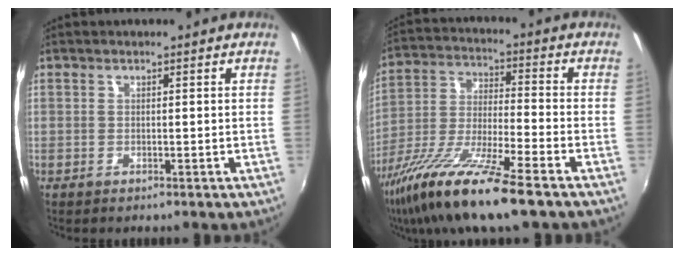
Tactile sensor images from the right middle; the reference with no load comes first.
{"total": 17.2, "force": [-12.1, 1.6, 12.2], "torque": [-0.250, -0.036, -0.222]}